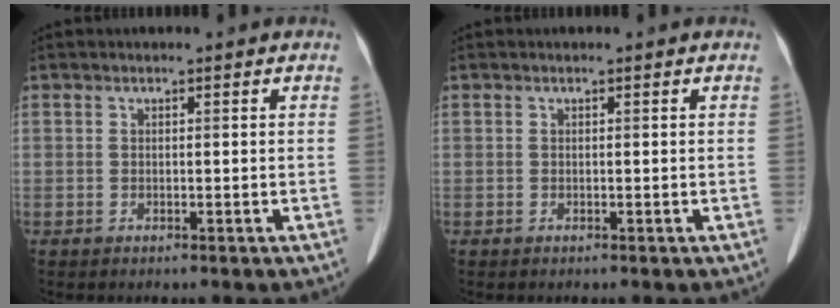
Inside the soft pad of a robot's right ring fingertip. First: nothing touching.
{"total": 0.0}